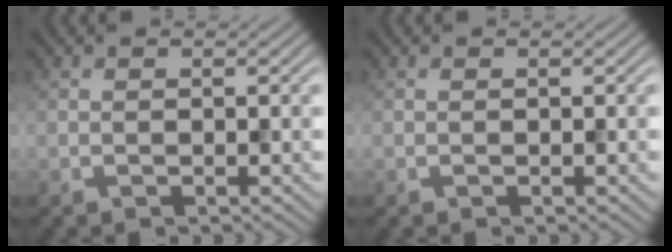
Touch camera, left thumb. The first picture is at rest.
{"total": 0.0}